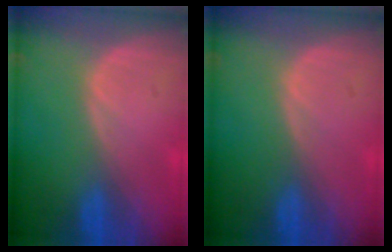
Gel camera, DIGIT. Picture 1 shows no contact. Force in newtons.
{"total": 0.0}